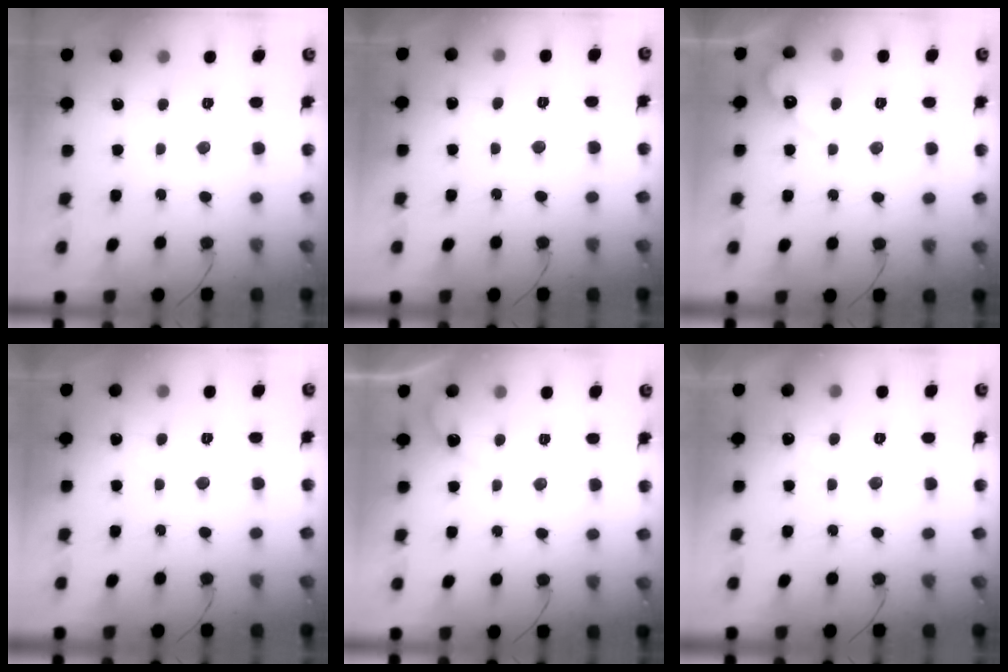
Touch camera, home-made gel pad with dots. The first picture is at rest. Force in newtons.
{"total": 2.6, "press": 2.6, "slide": 0.2}
{"total": 4.7, "press": 4.7, "slide": 0.4}
{"total": 2.6, "press": 2.6, "slide": 0.2}
{"total": 4.3, "press": 4.3, "slide": 0.3}
{"total": 3.0, "press": 3.0, "slide": 0.1}